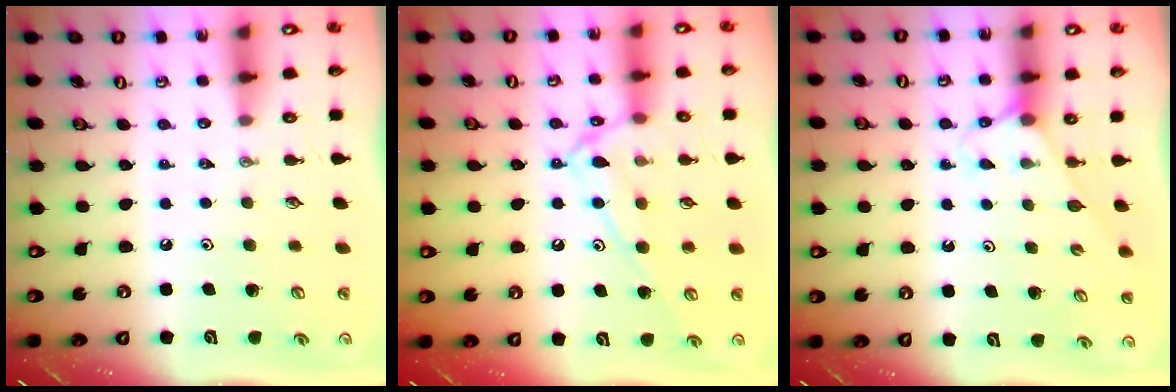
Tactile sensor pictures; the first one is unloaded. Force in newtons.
{"total": 12.4, "press": 12.4, "slide": 0.8}
{"total": 4.7, "press": 4.6, "slide": 0.5}